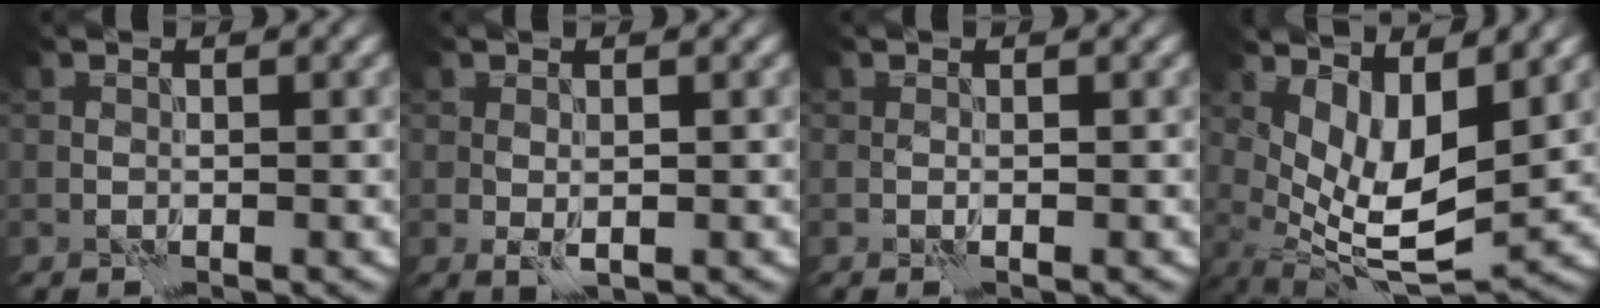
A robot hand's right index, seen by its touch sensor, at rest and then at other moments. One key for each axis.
{"total": 1.4, "fx": -0.2, "fy": 0.7, "fz": 1.2, "tx": -0.026, "ty": -0.005, "tz": 0.002}
{"total": 0.5, "fx": -0.1, "fy": 0.1, "fz": 0.5, "tx": -0.013, "ty": -0.001, "tz": -0.002}
{"total": 7.2, "fx": 1.9, "fy": 3.1, "fz": 6.2, "tx": -0.126, "ty": -0.017, "tz": 0.040}